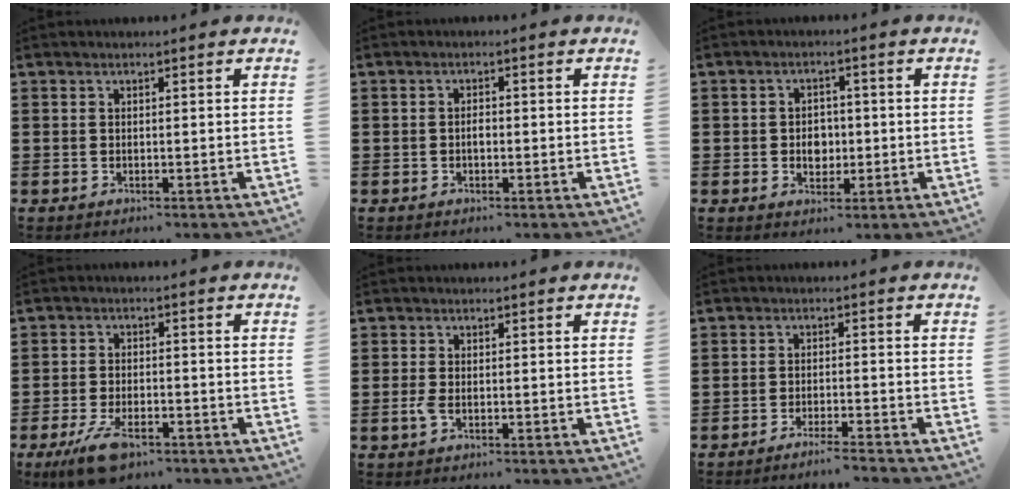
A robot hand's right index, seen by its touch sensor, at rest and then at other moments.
{"total": 1.4, "force": [-0.3, 0.6, 1.2], "torque": [-0.024, 0.001, -0.006]}
{"total": 3.4, "force": [-0.4, 2.7, 2.0], "torque": [-0.029, -0.001, -0.013]}
{"total": 6.3, "force": [-4.2, 2.1, 4.2], "torque": [-0.090, -0.004, -0.078]}
{"total": 1.6, "force": [-0.5, 0.6, 1.4], "torque": [-0.041, -0.007, -0.014]}
{"total": 2.5, "force": [-2.4, -0.5, 0.6], "torque": [-0.012, 0.000, -0.048]}